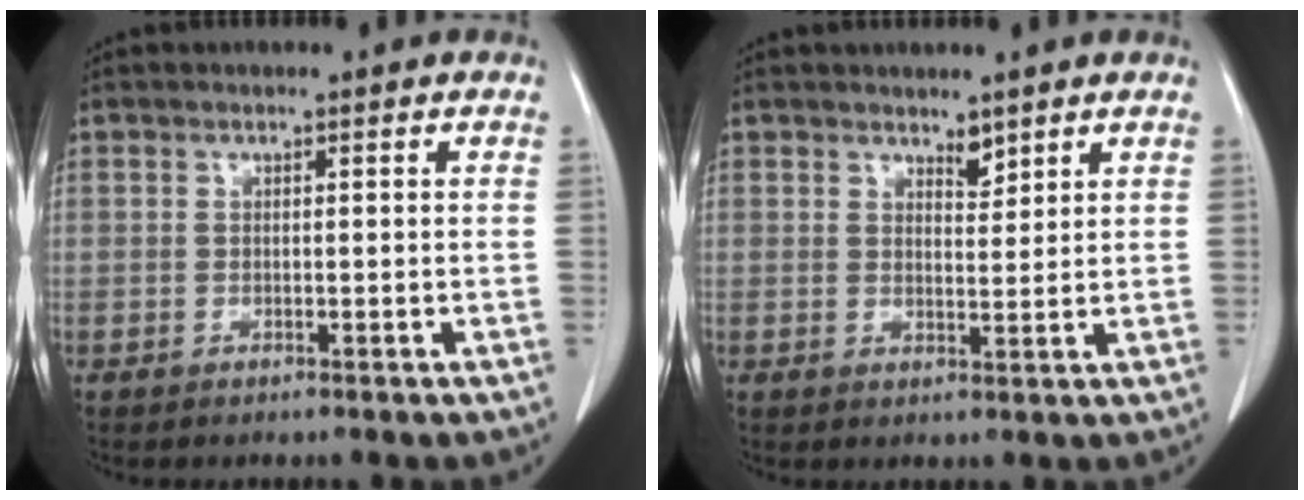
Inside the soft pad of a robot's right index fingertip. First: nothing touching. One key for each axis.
{"total": 2.1, "fx": 1.8, "fy": 0.7, "fz": 0.9, "tx": -0.014, "ty": -0.007, "tz": 0.032}